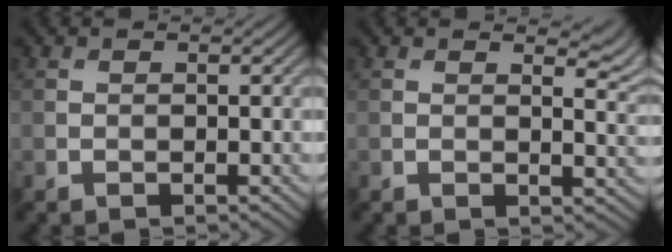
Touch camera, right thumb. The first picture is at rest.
{"total": 3.9, "force": [2.4, 1.1, 2.8], "torque": [-0.040, -0.003, 0.038]}